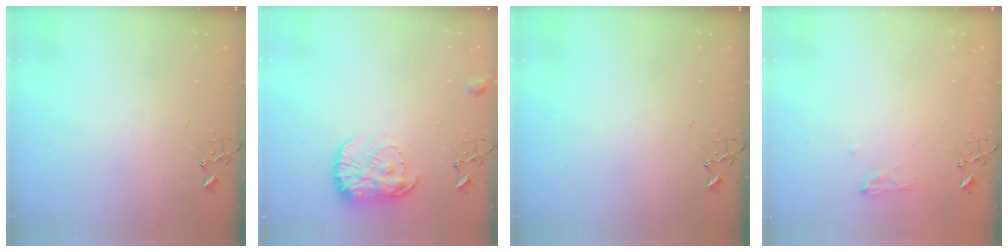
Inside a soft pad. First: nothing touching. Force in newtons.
{"total": 15.3, "press": 15.2, "slide": 1.0}
{"total": 0.0}
{"total": 8.1, "press": 8.1, "slide": 1.0}